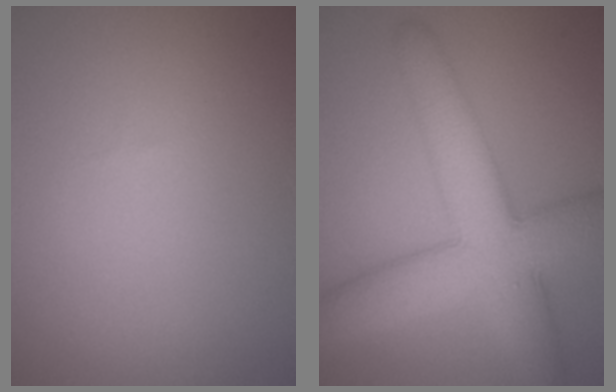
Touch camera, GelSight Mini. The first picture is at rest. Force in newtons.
{"total": 9.1, "press": 9.1, "slide": 0.3}